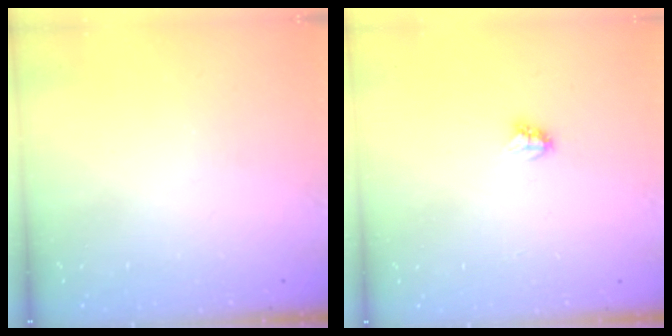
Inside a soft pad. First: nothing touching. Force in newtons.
{"total": 2.7, "press": 2.7, "slide": 0.3}